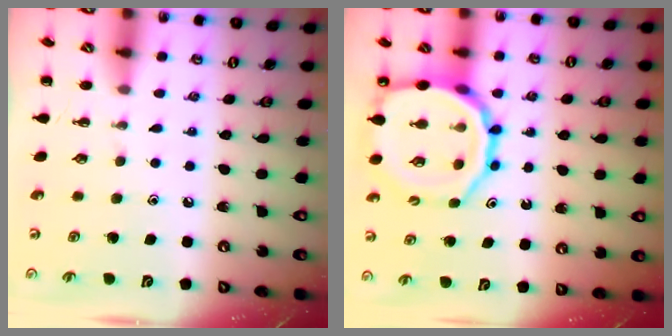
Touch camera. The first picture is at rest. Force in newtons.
{"total": 17.3, "press": 17.1, "slide": 2.7}